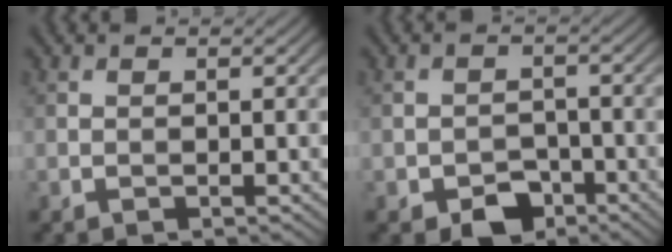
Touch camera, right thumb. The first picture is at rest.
{"total": 4.4, "force": [-2.8, 2.7, 2.0], "torque": [-0.029, -0.005, -0.053]}